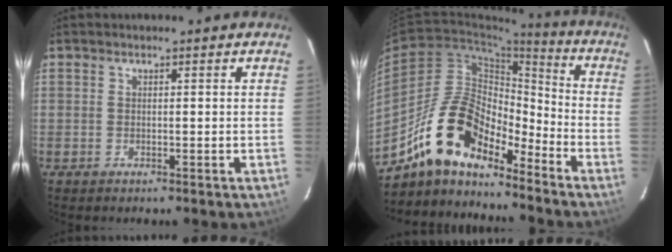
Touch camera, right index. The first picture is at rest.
{"total": 16.0, "force": [-12.6, 5.6, 8.2], "torque": [-0.150, 0.010, -0.240]}